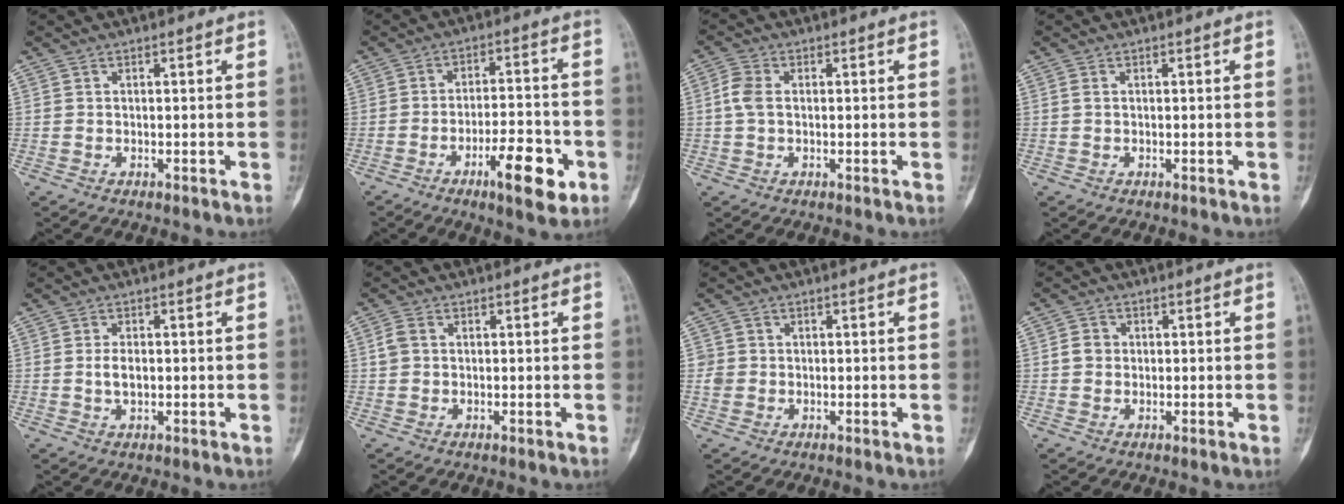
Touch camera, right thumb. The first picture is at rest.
{"total": 11.2, "force": [-5.1, 3.5, 9.4], "torque": [-0.136, 0.025, -0.075]}
{"total": 3.6, "force": [0.2, 2.2, 2.8], "torque": [-0.072, 0.009, -0.002]}
{"total": 0.7, "force": [0.1, 0.4, 0.5], "torque": [-0.015, 0.000, 0.001]}
{"total": 2.7, "force": [-0.1, 1.5, 2.3], "torque": [-0.040, 0.001, -0.002]}
{"total": 2.3, "force": [0.4, 1.8, 1.4], "torque": [-0.030, 0.007, 0.005]}
{"total": 2.4, "force": [-0.2, 2.3, 0.7], "torque": [-0.002, 0.006, -0.003]}
{"total": 2.7, "force": [0.1, 2.5, 1.2], "torque": [-0.009, 0.006, -0.003]}